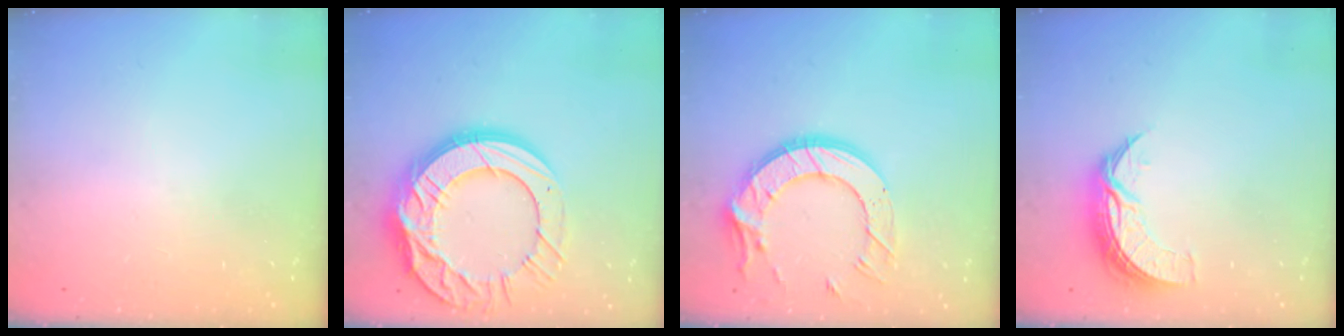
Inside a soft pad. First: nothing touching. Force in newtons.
{"total": 24.9, "press": 24.8, "slide": 2.4}
{"total": 15.9, "press": 15.9, "slide": 1.0}
{"total": 7.9, "press": 7.9, "slide": 0.3}